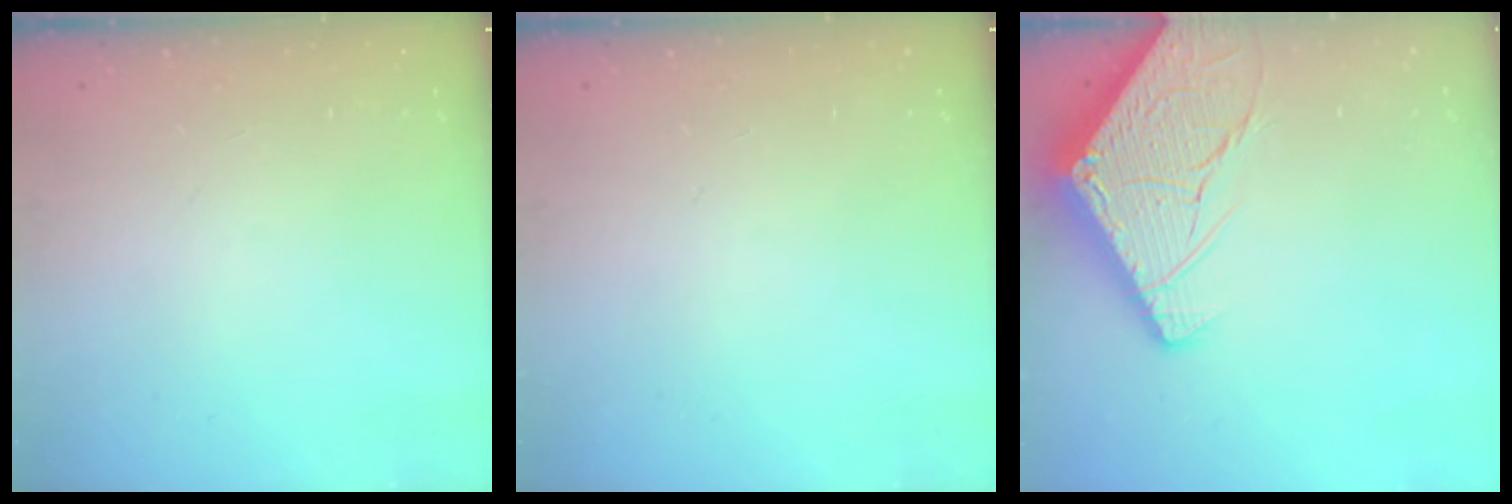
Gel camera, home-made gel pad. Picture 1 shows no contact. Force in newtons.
{"total": 0.0}
{"total": 15.4, "press": 15.3, "slide": 1.6}